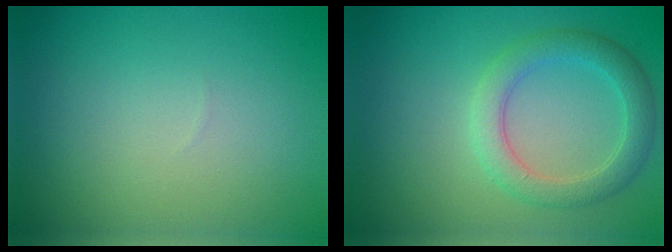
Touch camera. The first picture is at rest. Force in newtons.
{"total": 3.5, "press": 3.5, "slide": 0.3}